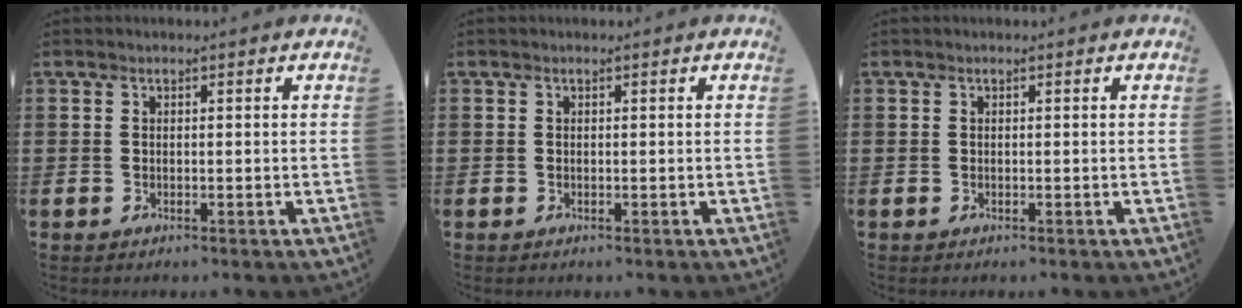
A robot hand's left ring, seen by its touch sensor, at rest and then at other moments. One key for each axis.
{"total": 0.0}
{"total": 0.0}